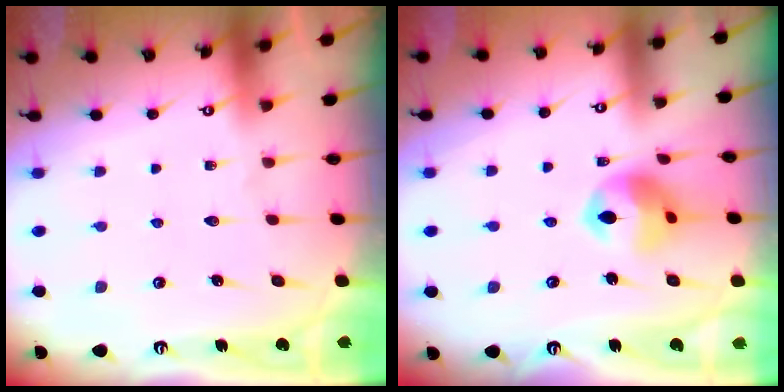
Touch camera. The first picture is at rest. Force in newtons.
{"total": 11.2, "press": 11.1, "slide": 1.4}